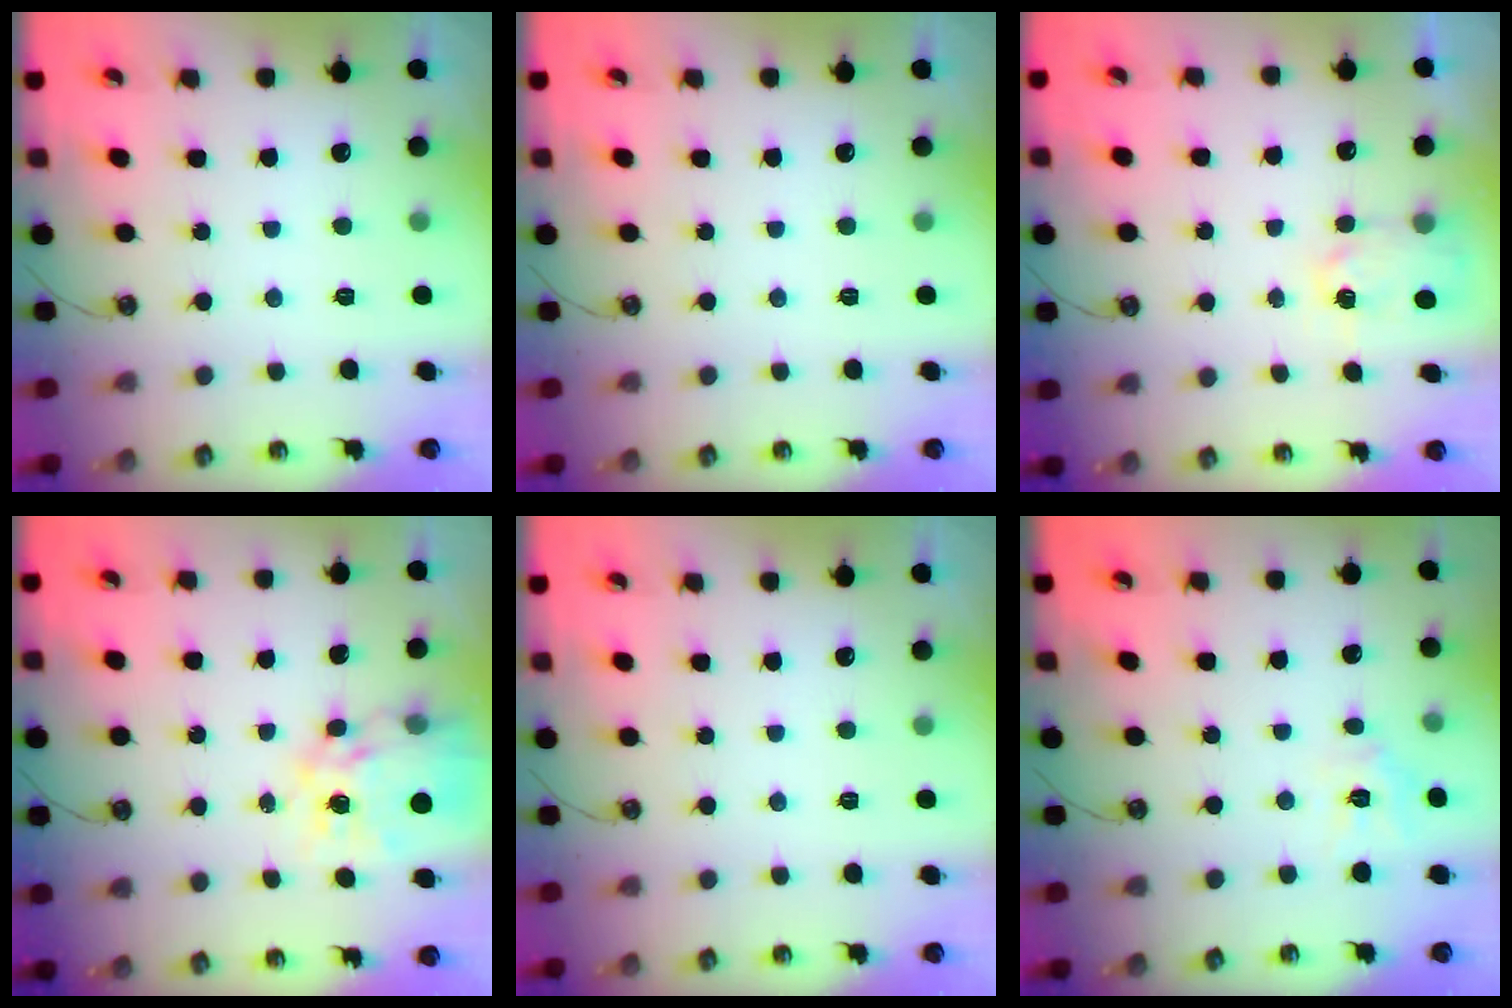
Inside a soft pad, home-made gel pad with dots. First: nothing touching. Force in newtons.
{"total": 0.0}
{"total": 3.3, "press": 3.3, "slide": 0.3}
{"total": 15.1, "press": 15.1, "slide": 1.5}
{"total": 0.0}
{"total": 7.7, "press": 7.7, "slide": 0.5}